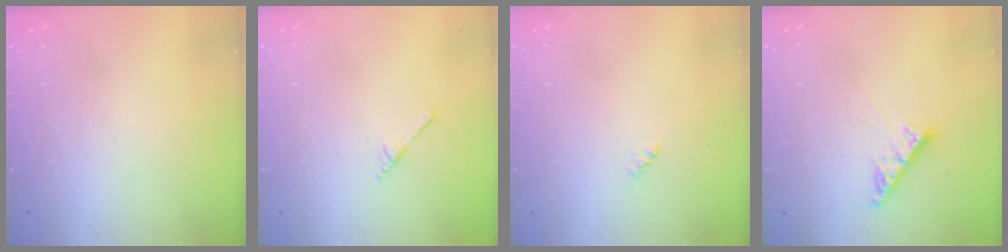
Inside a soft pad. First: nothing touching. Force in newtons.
{"total": 2.5, "press": 2.4, "slide": 0.3}
{"total": 2.4, "press": 2.4, "slide": 0.5}
{"total": 7.9, "press": 7.8, "slide": 0.6}